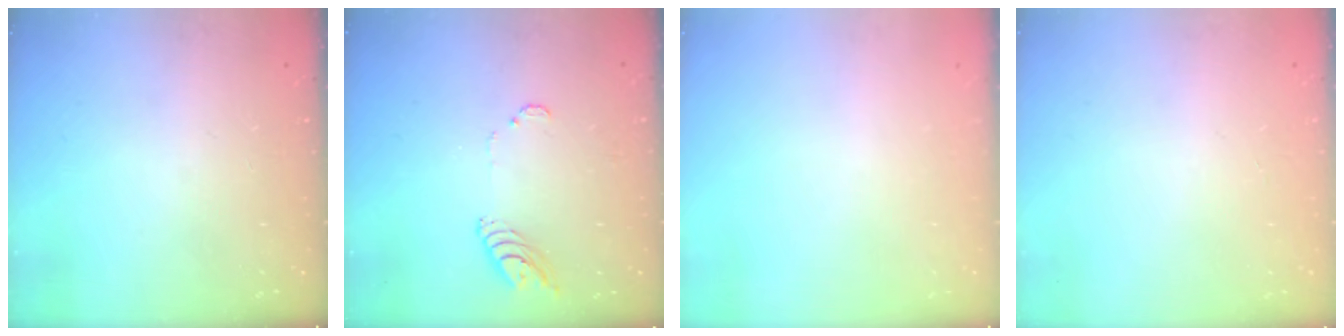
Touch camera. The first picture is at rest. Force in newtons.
{"total": 7.7, "press": 7.7, "slide": 0.8}
{"total": 0.0}
{"total": 0.0}